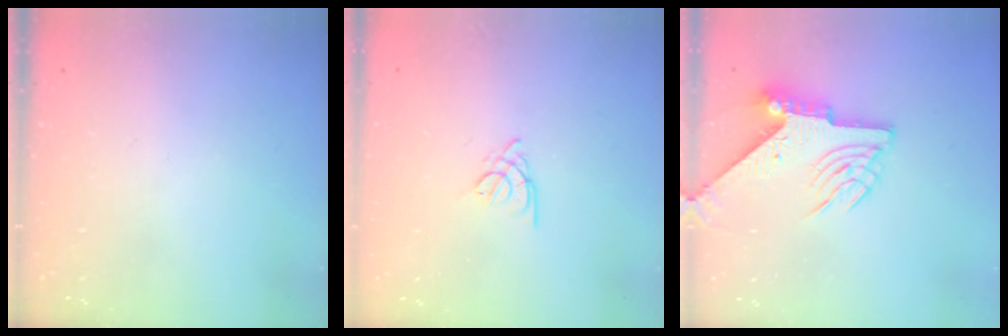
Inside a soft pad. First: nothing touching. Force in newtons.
{"total": 2.5, "press": 2.5, "slide": 0.7}
{"total": 7.8, "press": 7.7, "slide": 1.3}